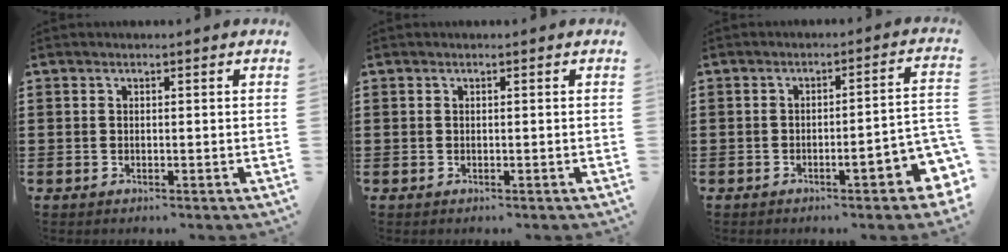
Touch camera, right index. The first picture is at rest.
{"total": 0.0}
{"total": 4.8, "force": [-2.4, 0.5, 4.1], "torque": [-0.061, -0.013, -0.046]}